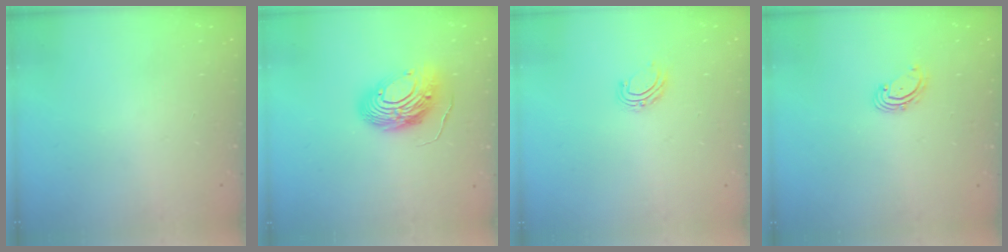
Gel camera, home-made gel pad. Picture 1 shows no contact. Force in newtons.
{"total": 12.4, "press": 12.3, "slide": 1.1}
{"total": 5.9, "press": 5.9, "slide": 0.4}
{"total": 2.0, "press": 1.9, "slide": 0.6}